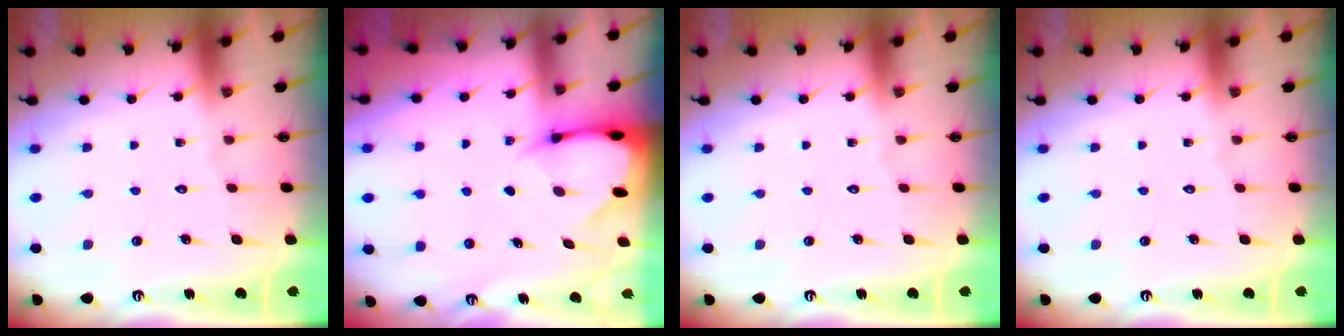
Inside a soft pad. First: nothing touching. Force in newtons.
{"total": 3.7, "press": 3.6, "slide": 0.5}
{"total": 0.0}
{"total": 0.0}